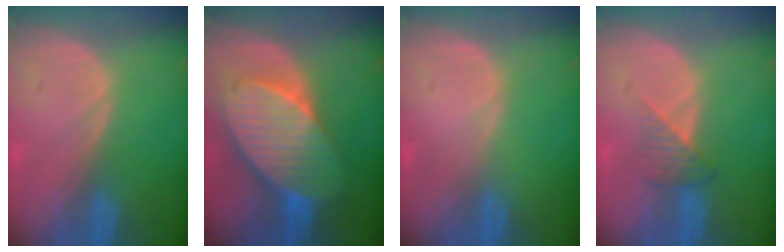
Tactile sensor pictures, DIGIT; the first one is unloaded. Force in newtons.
{"total": 10.9, "press": 10.9, "slide": 0.8}
{"total": 0.0}
{"total": 3.5, "press": 3.1, "slide": 1.5}